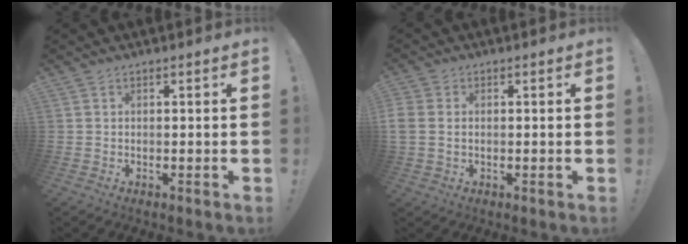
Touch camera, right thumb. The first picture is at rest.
{"total": 3.0, "force": [0.2, 2.2, 2.0], "torque": [-0.045, 0.004, 0.005]}